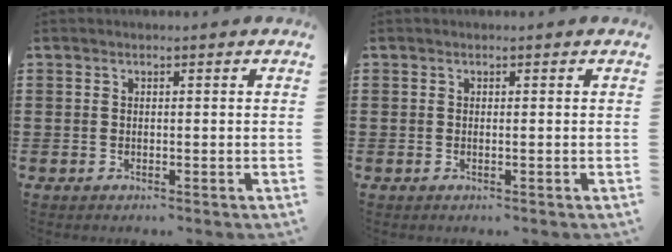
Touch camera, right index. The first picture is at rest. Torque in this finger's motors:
{"motor_torque": [-0.13, 0.16, 0.00, 0.00]}